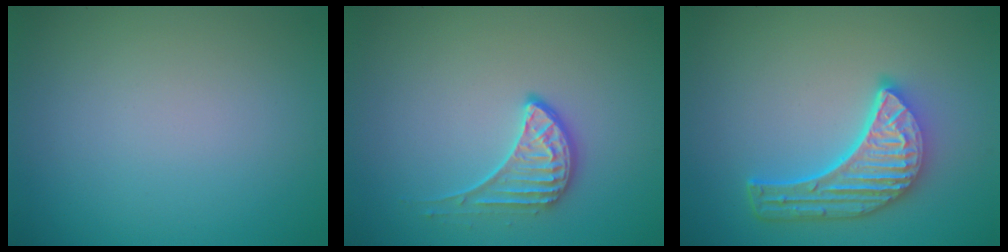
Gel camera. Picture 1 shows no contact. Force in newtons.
{"total": 2.3, "press": 1.7, "slide": 1.5}
{"total": 5.9, "press": 4.6, "slide": 3.8}